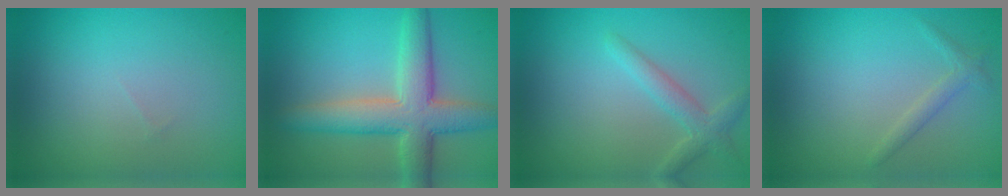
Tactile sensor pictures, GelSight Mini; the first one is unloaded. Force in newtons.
{"total": 6.9, "press": 6.9, "slide": 0.5}
{"total": 2.3, "press": 2.3, "slide": 0.0}
{"total": 1.2, "press": 1.2, "slide": 0.1}